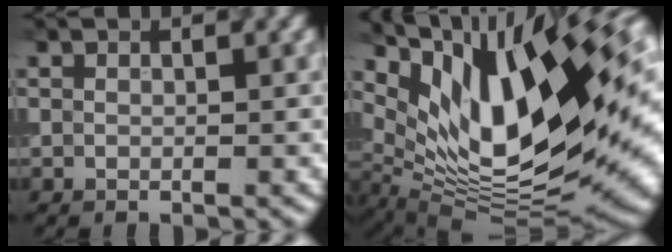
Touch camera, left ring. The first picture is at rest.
{"total": 17.5, "force": [7.0, 6.8, 14.5], "torque": [-0.245, 0.016, 0.123]}